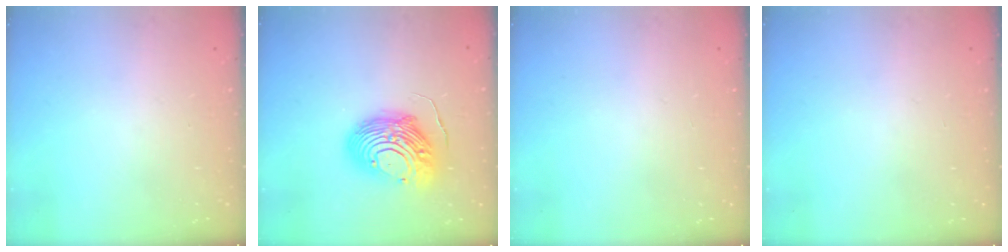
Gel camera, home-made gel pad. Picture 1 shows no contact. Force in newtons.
{"total": 14.9, "press": 14.9, "slide": 1.5}
{"total": 0.0}
{"total": 0.0}